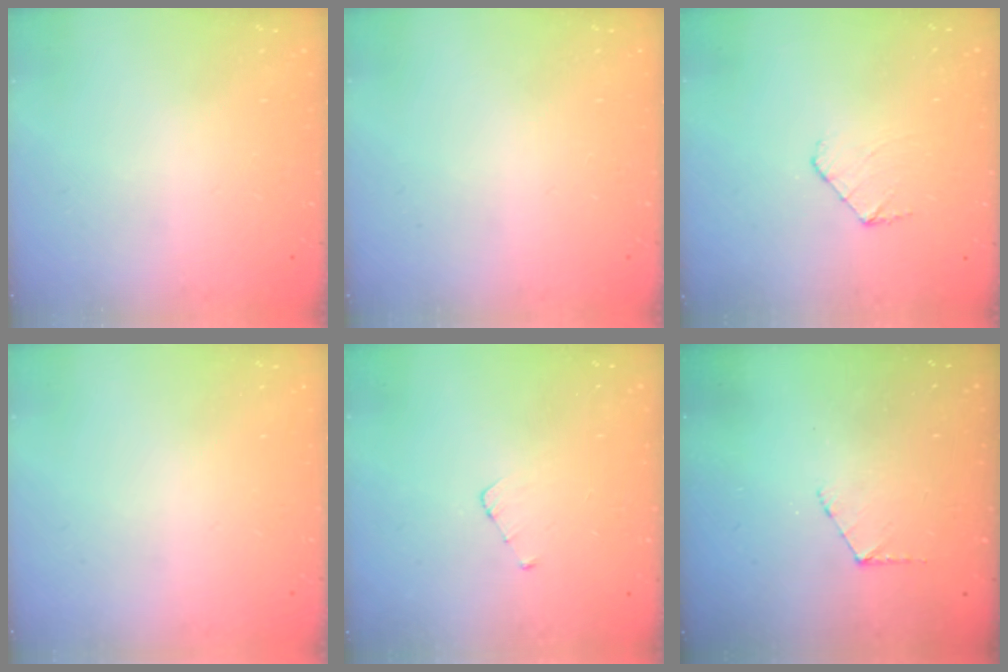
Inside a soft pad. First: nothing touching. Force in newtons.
{"total": 0.0}
{"total": 5.5, "press": 5.5, "slide": 0.5}
{"total": 0.0}
{"total": 2.9, "press": 2.9, "slide": 0.2}
{"total": 5.6, "press": 5.6, "slide": 0.6}